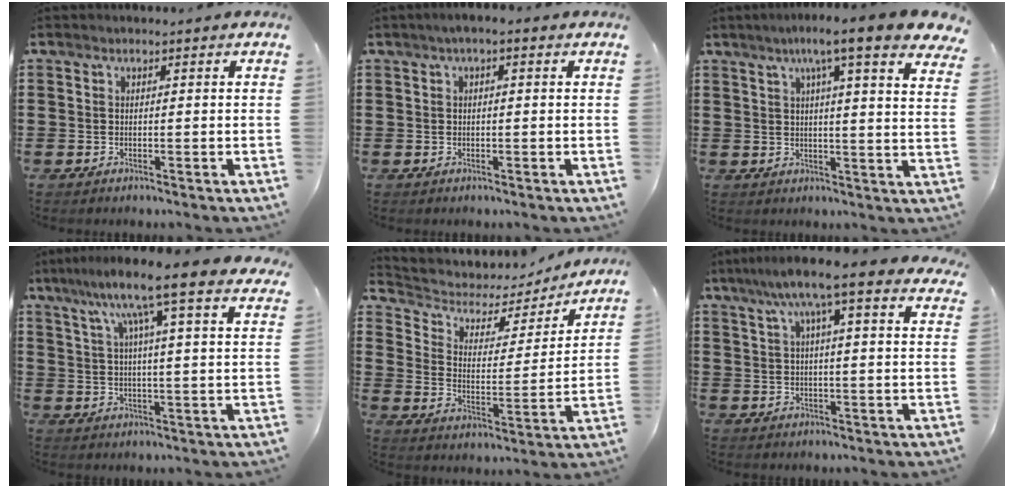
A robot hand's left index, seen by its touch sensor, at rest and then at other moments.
{"total": 1.2, "force": [-0.4, 0.4, 1.1], "torque": [-0.017, -0.001, -0.008]}
{"total": 7.4, "force": [5.1, -0.2, 5.4], "torque": [-0.107, -0.020, 0.078]}
{"total": 10.7, "force": [7.4, 0.2, 7.6], "torque": [-0.156, -0.028, 0.116]}
{"total": 4.3, "force": [3.2, 2.7, 1.3], "torque": [-0.051, -0.018, 0.047]}
{"total": 9.6, "force": [6.6, 1.1, 6.9], "torque": [-0.137, -0.014, 0.109]}